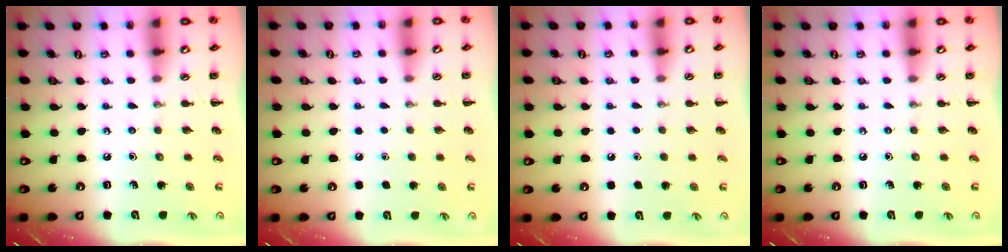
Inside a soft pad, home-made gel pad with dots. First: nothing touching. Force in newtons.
{"total": 1.7, "press": 1.7, "slide": 0.1}
{"total": 2.3, "press": 2.3, "slide": 0.1}
{"total": 0.0}